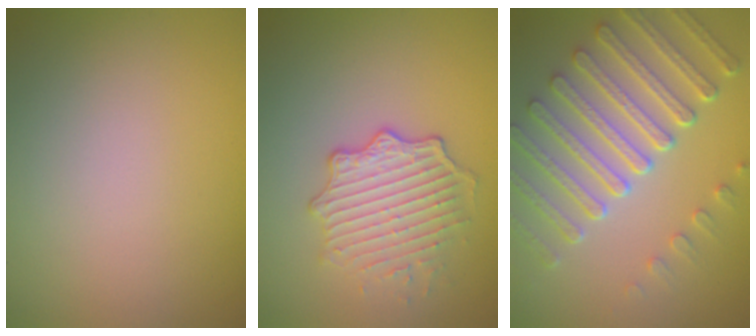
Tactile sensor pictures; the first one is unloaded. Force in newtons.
{"total": 4.4, "press": 3.4, "slide": 2.8}
{"total": 7.2, "press": 5.4, "slide": 4.7}